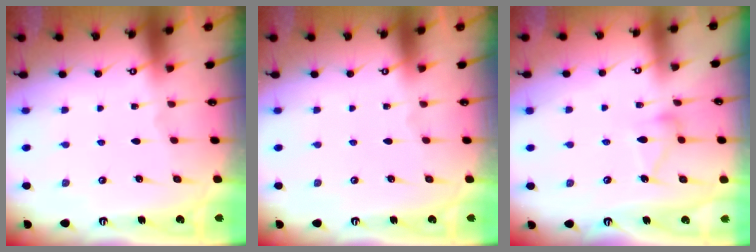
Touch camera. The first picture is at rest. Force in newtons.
{"total": 0.0}
{"total": 10.2, "press": 10.2, "slide": 0.6}